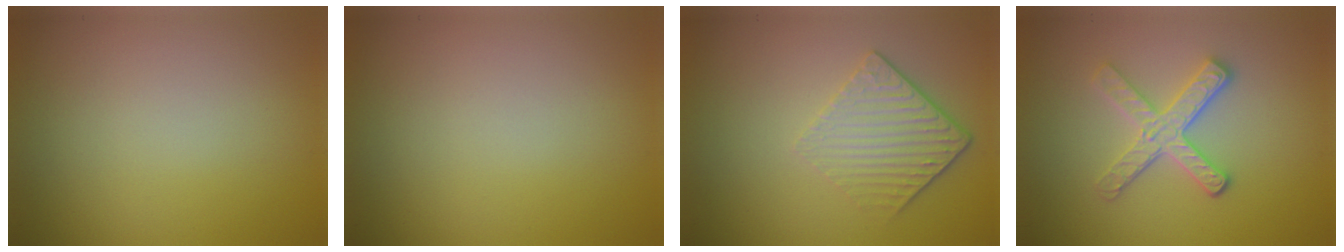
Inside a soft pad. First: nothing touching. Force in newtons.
{"total": 0.0}
{"total": 4.4, "press": 3.0, "slide": 3.1}
{"total": 3.5, "press": 3.0, "slide": 1.8}